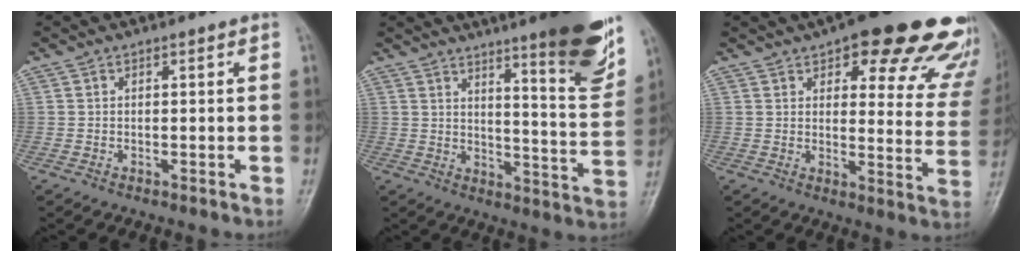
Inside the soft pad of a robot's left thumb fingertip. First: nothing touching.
{"total": 17.6, "force": [11.5, 2.6, 13.0], "torque": [-0.145, -0.075, 0.158]}
{"total": 24.5, "force": [16.8, 8.3, 15.7], "torque": [-0.145, -0.064, 0.189]}